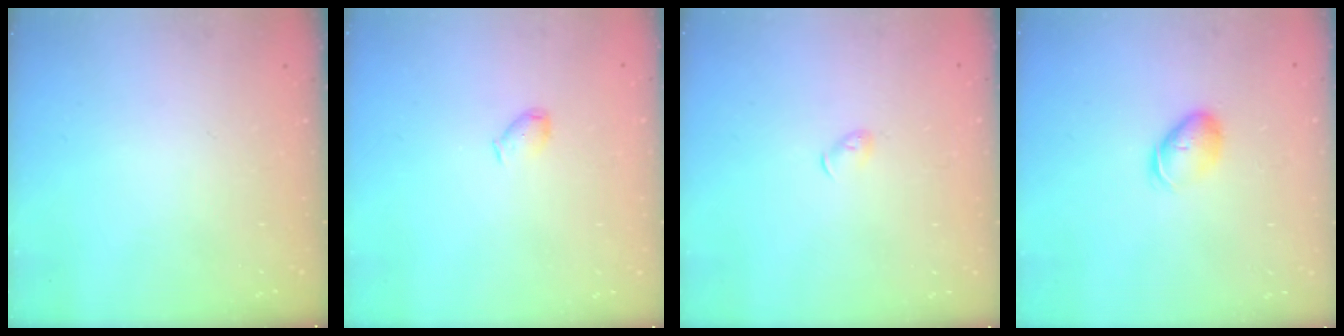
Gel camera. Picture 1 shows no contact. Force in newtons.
{"total": 3.7, "press": 3.6, "slide": 0.7}
{"total": 3.2, "press": 3.1, "slide": 0.7}
{"total": 6.6, "press": 6.6, "slide": 0.7}